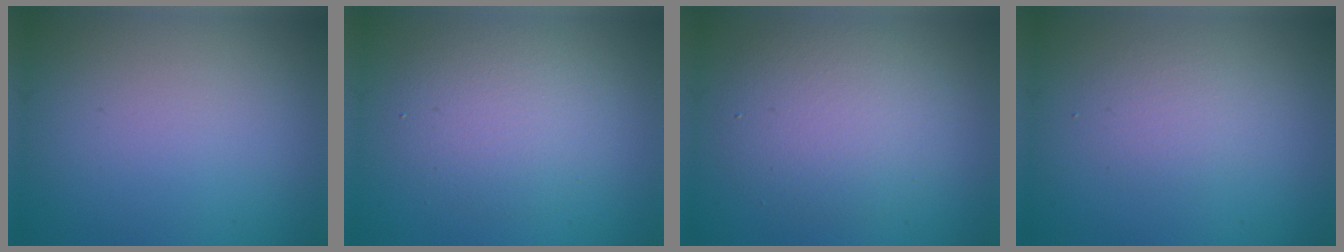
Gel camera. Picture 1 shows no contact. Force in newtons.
{"total": 3.9, "press": 3.9, "slide": 0.2}
{"total": 4.7, "press": 4.6, "slide": 0.4}
{"total": 1.9, "press": 1.9, "slide": 0.1}